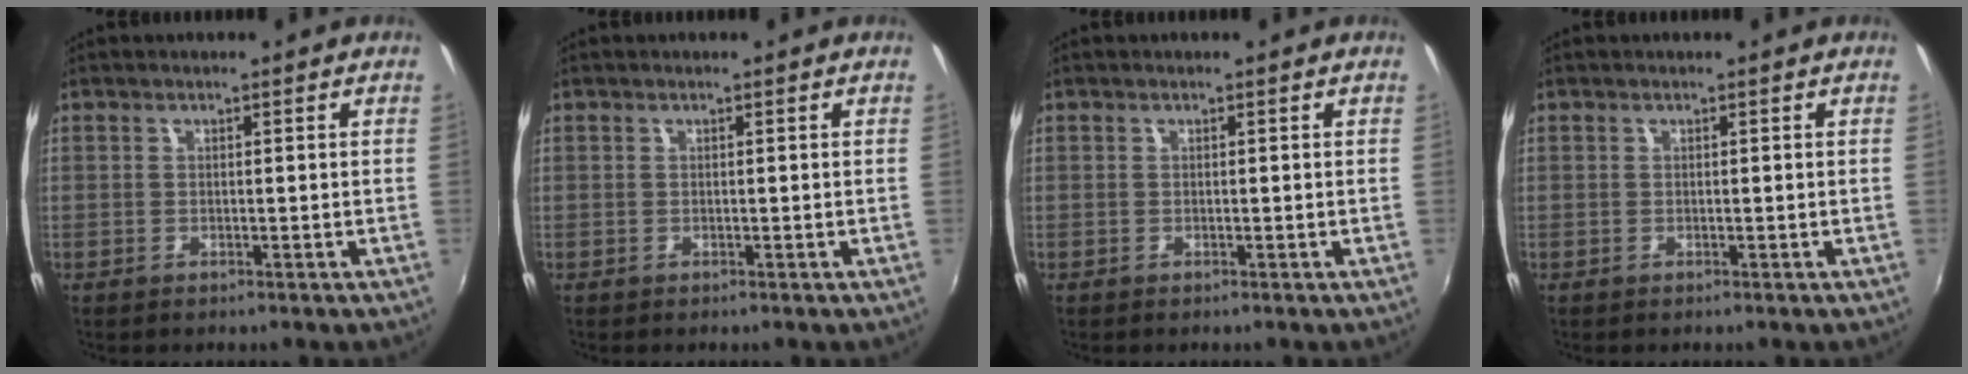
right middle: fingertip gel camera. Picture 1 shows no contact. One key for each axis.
{"total": 0.0}
{"total": 0.0}
{"total": 0.0}